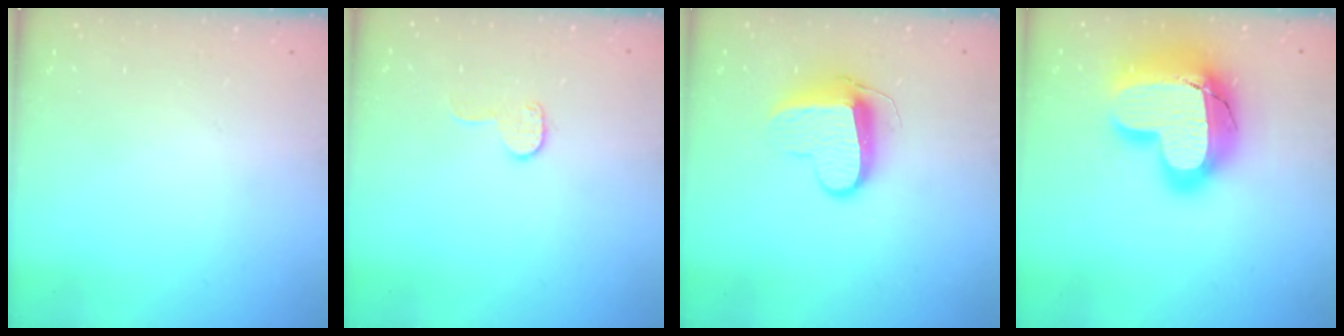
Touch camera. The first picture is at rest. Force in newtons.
{"total": 7.6, "press": 7.6, "slide": 0.1}
{"total": 10.1, "press": 10.1, "slide": 0.5}
{"total": 23.0, "press": 22.9, "slide": 1.6}